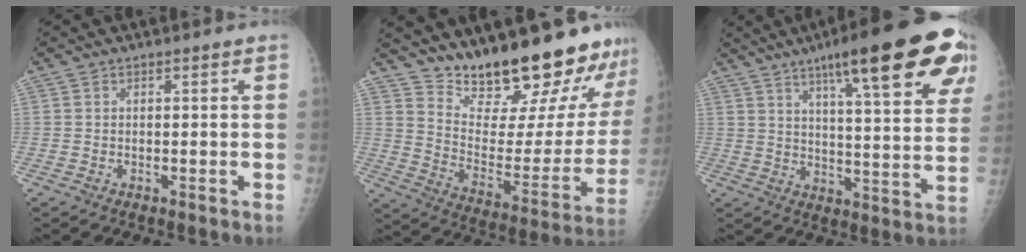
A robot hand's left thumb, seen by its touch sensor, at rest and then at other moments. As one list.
[{"total": 25.4, "force": [22.1, 5.7, 11.2], "torque": [-0.136, -0.162, 0.315]}, {"total": 24.1, "force": [13.2, 4.8, 19.5], "torque": [-0.258, -0.030, 0.184]}]